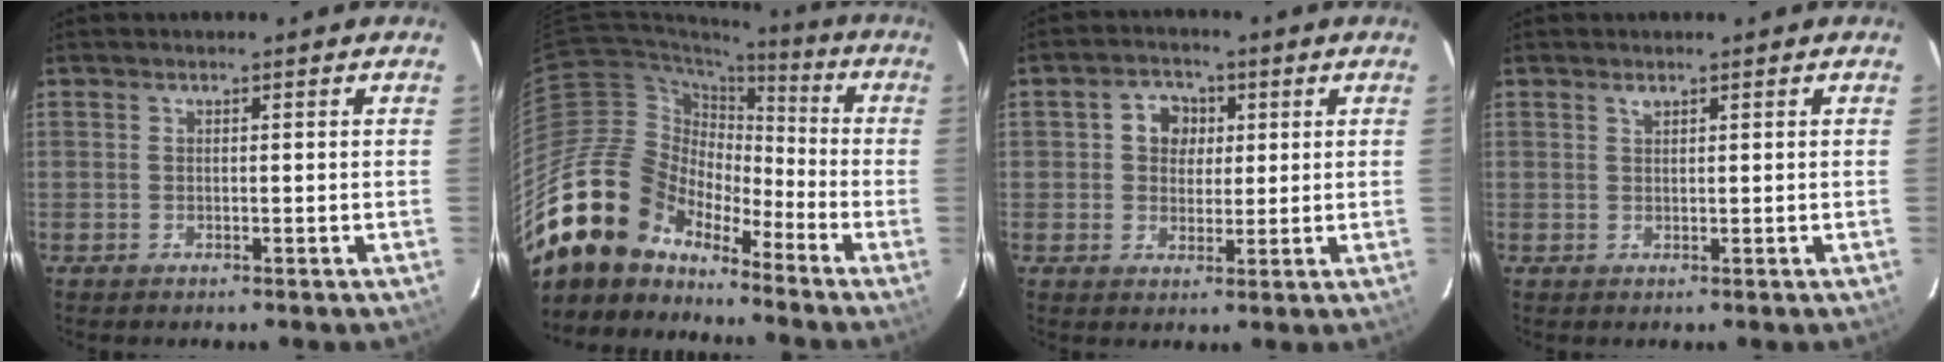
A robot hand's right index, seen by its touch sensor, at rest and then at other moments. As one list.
[{"total": 19.0, "force": [-15.1, 9.5, 6.4], "torque": [-0.127, 0.013, -0.277]}, {"total": 5.5, "force": [1.2, 4.8, 2.4], "torque": [-0.040, 0.018, 0.019]}, {"total": 0.8, "force": [0.6, 0.3, 0.4], "torque": [-0.007, 0.002, 0.011]}]